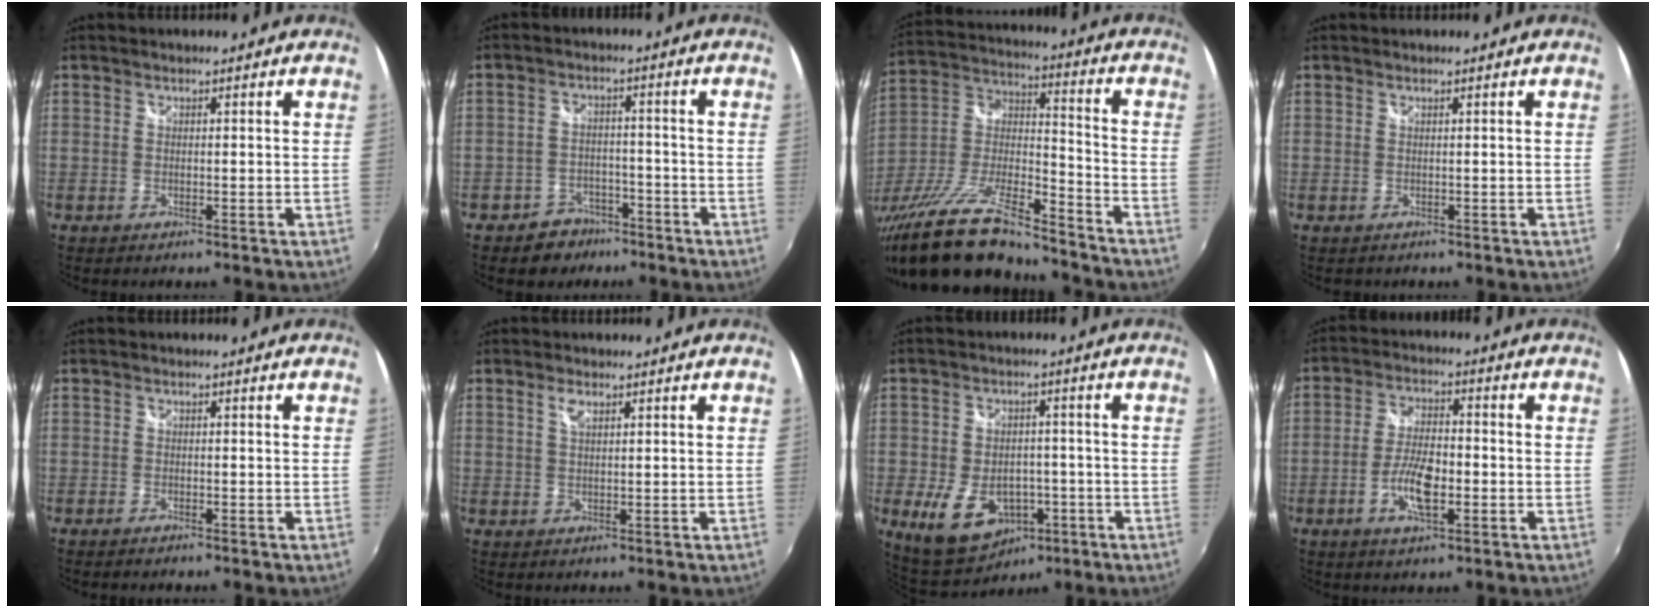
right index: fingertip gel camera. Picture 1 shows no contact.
{"total": 6.5, "force": [-4.5, 4.5, 0.9], "torque": [-0.037, 0.021, -0.066]}
{"total": 22.7, "force": [-18.0, 4.4, 13.1], "torque": [-0.253, -0.029, -0.310]}
{"total": 0.0}
{"total": 1.0, "force": [-0.9, 0.3, 0.4], "torque": [-0.010, -0.004, -0.018]}
{"total": 1.9, "force": [1.1, 0.7, 1.4], "torque": [-0.027, 0.002, 0.018]}
{"total": 11.9, "force": [-4.7, 8.4, 6.9], "torque": [-0.161, -0.014, -0.062]}
{"total": 7.9, "force": [-2.6, 3.1, 6.7], "torque": [-0.136, 0.001, -0.050]}